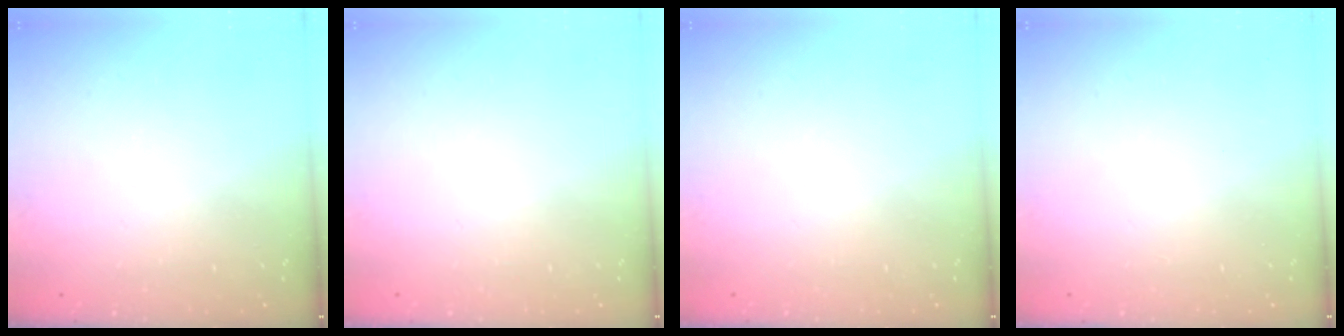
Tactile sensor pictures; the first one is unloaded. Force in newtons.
{"total": 1.8, "press": 1.8, "slide": 0.1}
{"total": 1.8, "press": 1.7, "slide": 0.1}
{"total": 1.6, "press": 1.6, "slide": 0.1}